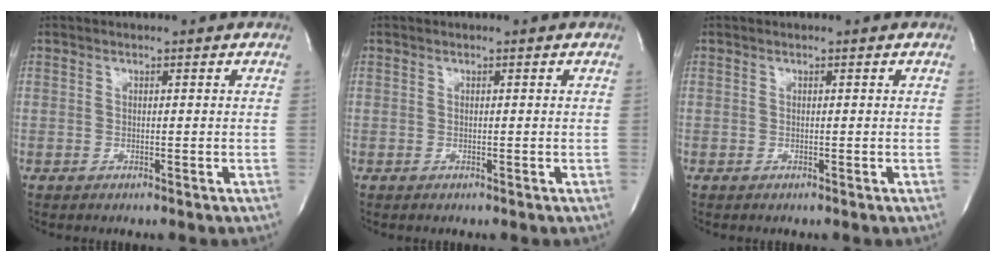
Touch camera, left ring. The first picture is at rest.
{"total": 0.0}
{"total": 0.0}